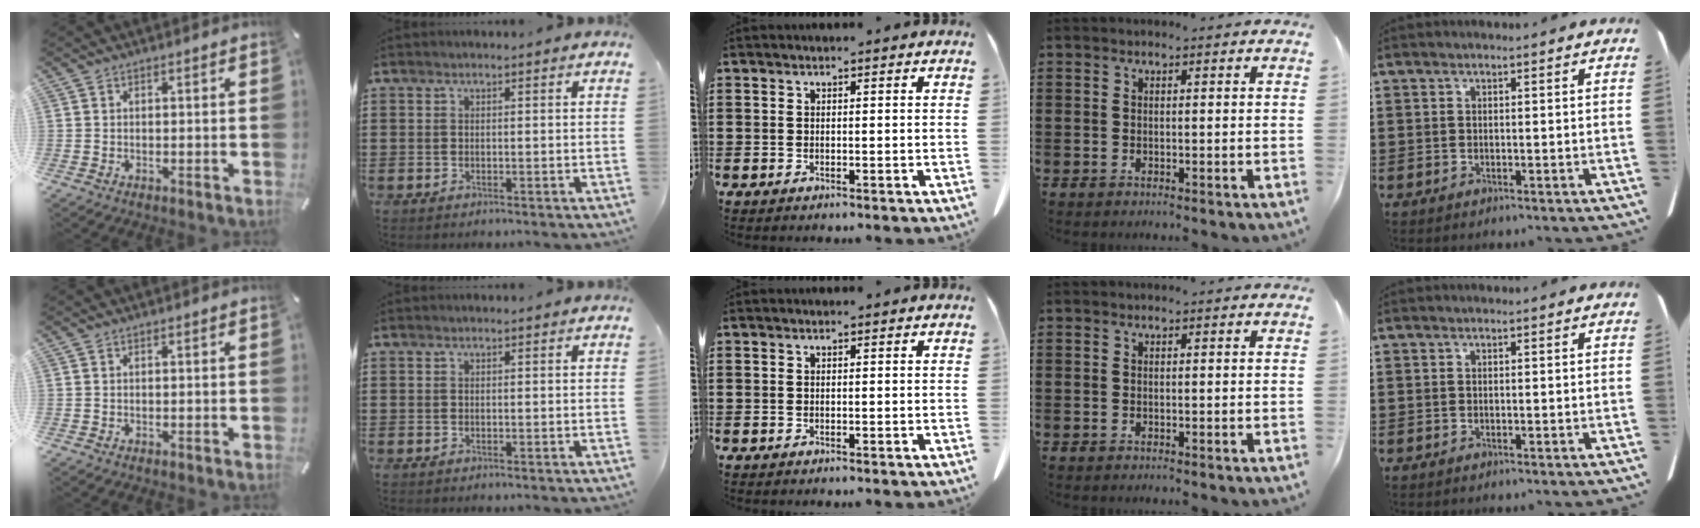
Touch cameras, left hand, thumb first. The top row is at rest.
{}